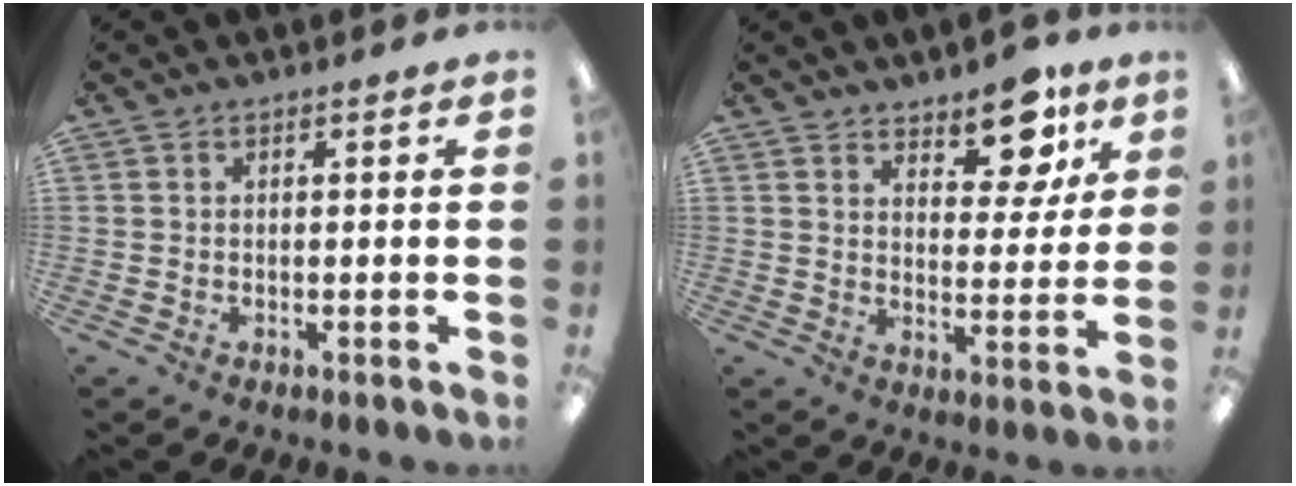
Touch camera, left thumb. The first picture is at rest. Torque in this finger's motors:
{"motor_torque": [-0.29, 0.16, -0.19, -0.14, 0.02]}